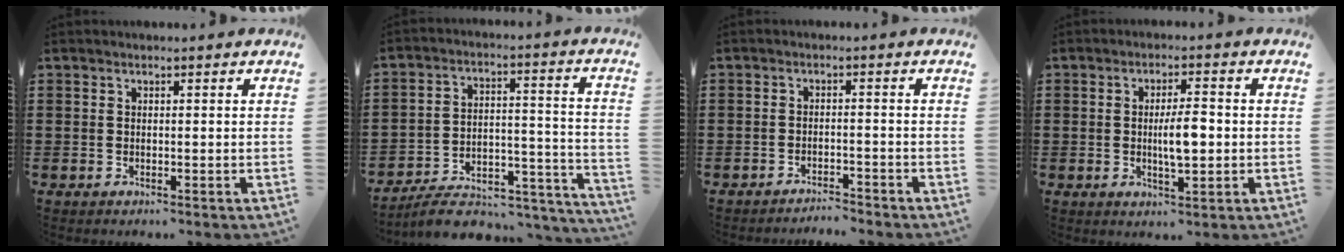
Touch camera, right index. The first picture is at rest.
{"total": 7.5, "force": [-6.7, 1.8, 2.9], "torque": [-0.041, 0.012, -0.126]}
{"total": 2.4, "force": [-2.4, -0.1, 0.0], "torque": [-0.007, 0.000, -0.052]}
{"total": 5.3, "force": [-0.2, 1.5, 5.1], "torque": [-0.090, -0.004, -0.010]}